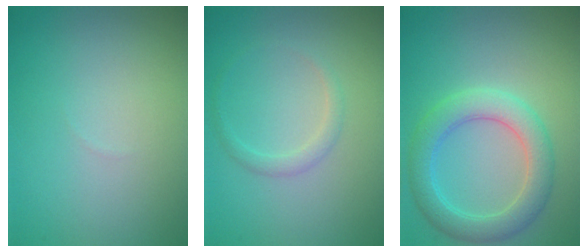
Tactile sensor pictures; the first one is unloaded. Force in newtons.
{"total": 1.2, "press": 1.2, "slide": 0.2}
{"total": 3.6, "press": 3.6, "slide": 0.3}